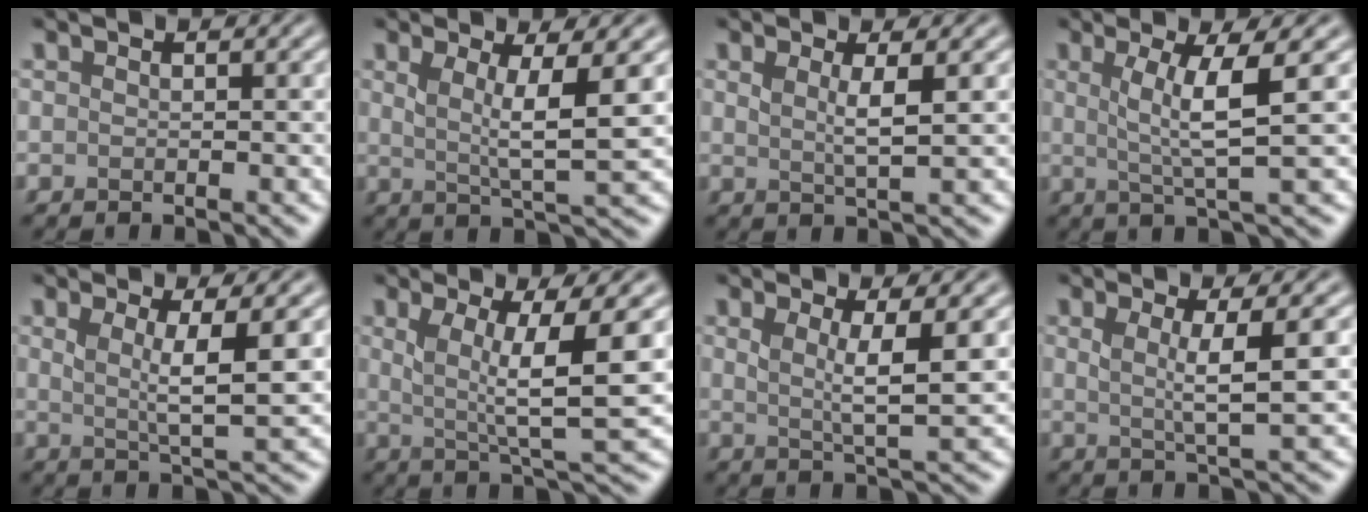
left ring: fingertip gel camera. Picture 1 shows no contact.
{"total": 4.8, "force": [1.1, 1.0, 4.5], "torque": [-0.078, -0.006, 0.020]}
{"total": 2.3, "force": [0.7, 0.5, 2.1], "torque": [-0.035, -0.005, 0.012]}
{"total": 4.8, "force": [1.0, 0.6, 4.6], "torque": [-0.079, -0.001, 0.020]}
{"total": 4.2, "force": [0.9, 0.9, 4.0], "torque": [-0.067, -0.006, 0.016]}
{"total": 6.7, "force": [1.2, 1.3, 6.5], "torque": [-0.111, -0.008, 0.024]}
{"total": 3.8, "force": [0.9, 0.9, 3.6], "torque": [-0.059, -0.007, 0.015]}
{"total": 3.8, "force": [0.6, 0.8, 3.7], "torque": [-0.060, -0.004, 0.009]}